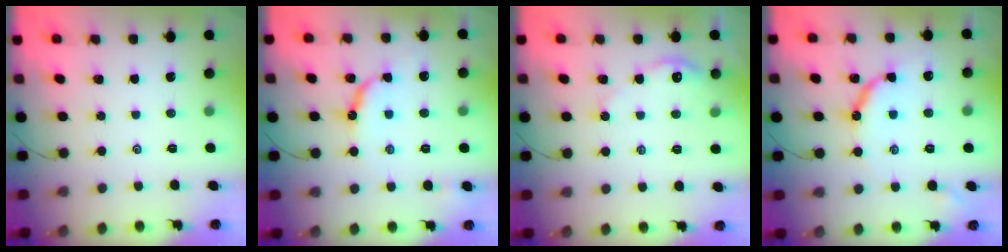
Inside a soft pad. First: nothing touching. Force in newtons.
{"total": 8.7, "press": 8.7, "slide": 0.6}
{"total": 4.9, "press": 4.8, "slide": 0.4}
{"total": 9.0, "press": 9.0, "slide": 0.4}